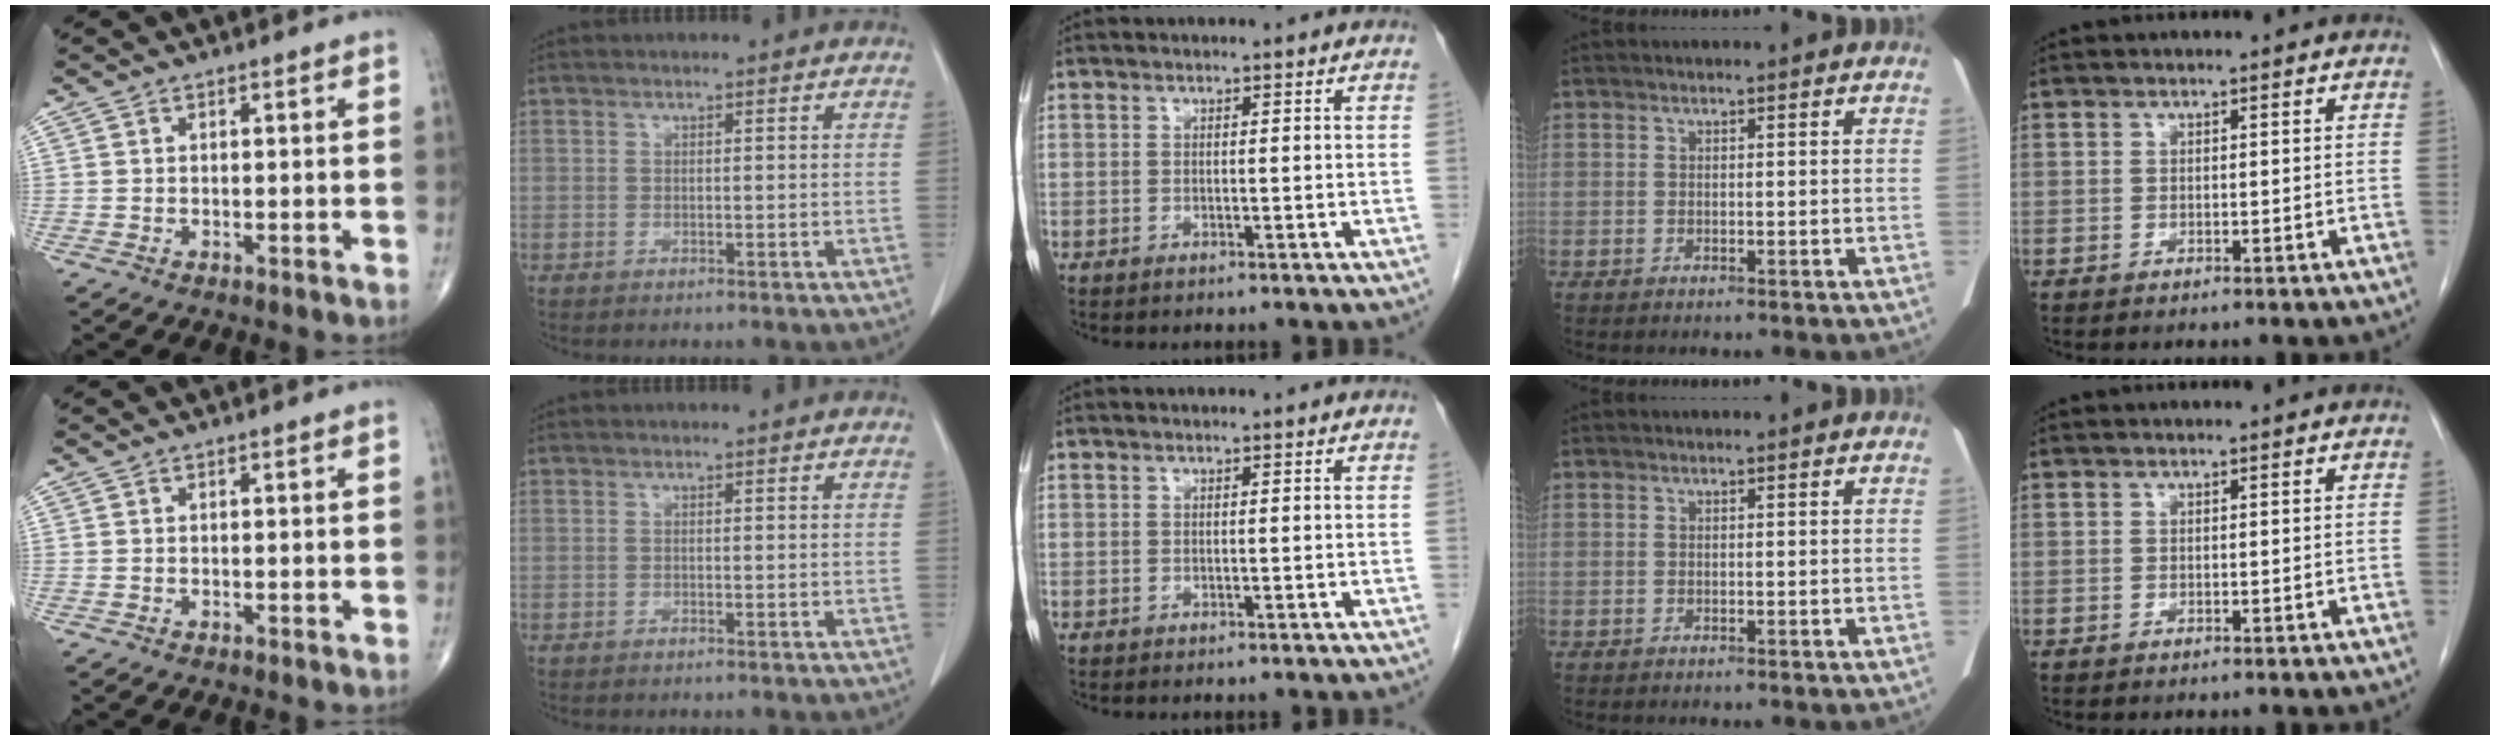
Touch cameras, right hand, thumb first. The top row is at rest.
{}